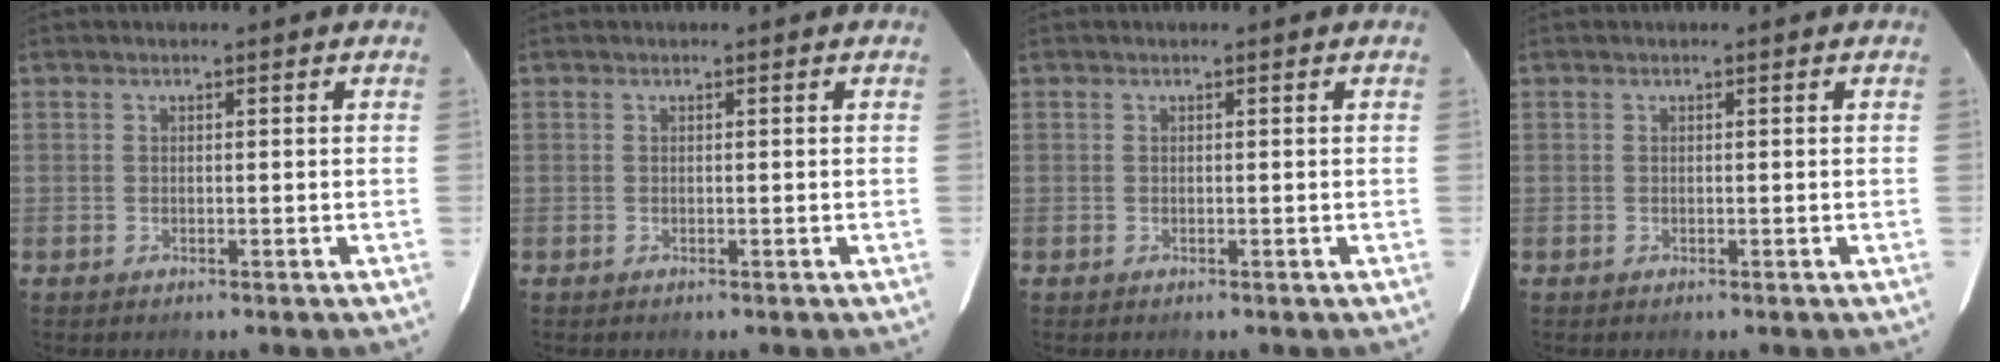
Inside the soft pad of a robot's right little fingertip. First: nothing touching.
{"total": 0.0}
{"total": 0.0}
{"total": 0.0}